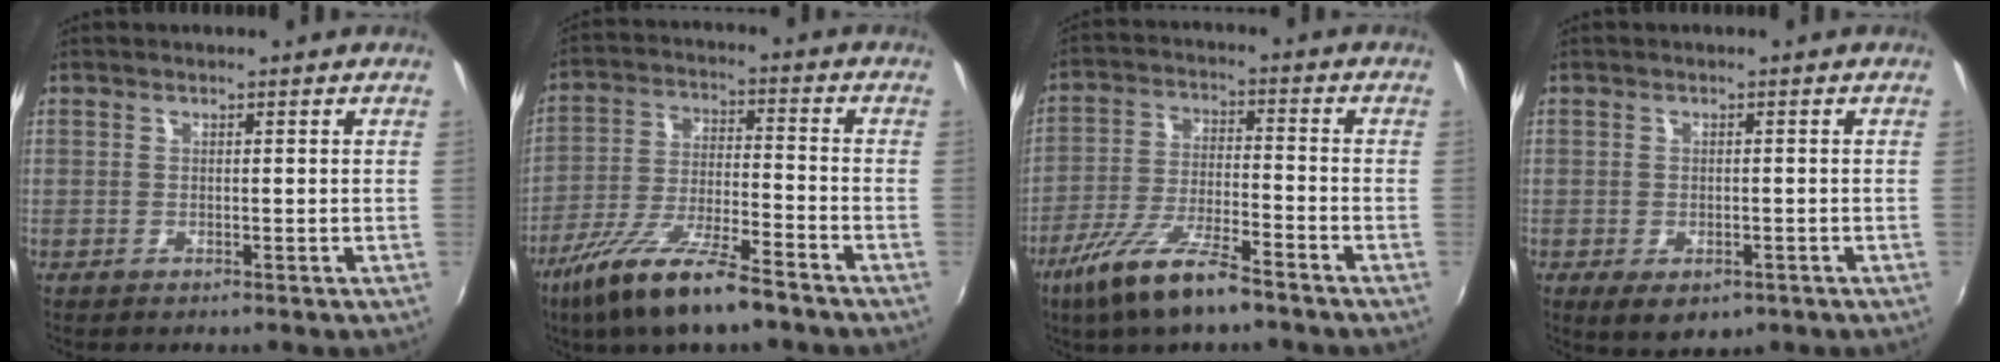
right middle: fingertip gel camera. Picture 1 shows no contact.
{"total": 14.5, "force": [-10.3, 2.6, 9.9], "torque": [-0.201, -0.033, -0.189]}
{"total": 12.1, "force": [-8.4, 2.3, 8.4], "torque": [-0.177, -0.023, -0.157]}
{"total": 4.8, "force": [-2.0, 2.8, 3.4], "torque": [-0.065, -0.022, -0.026]}